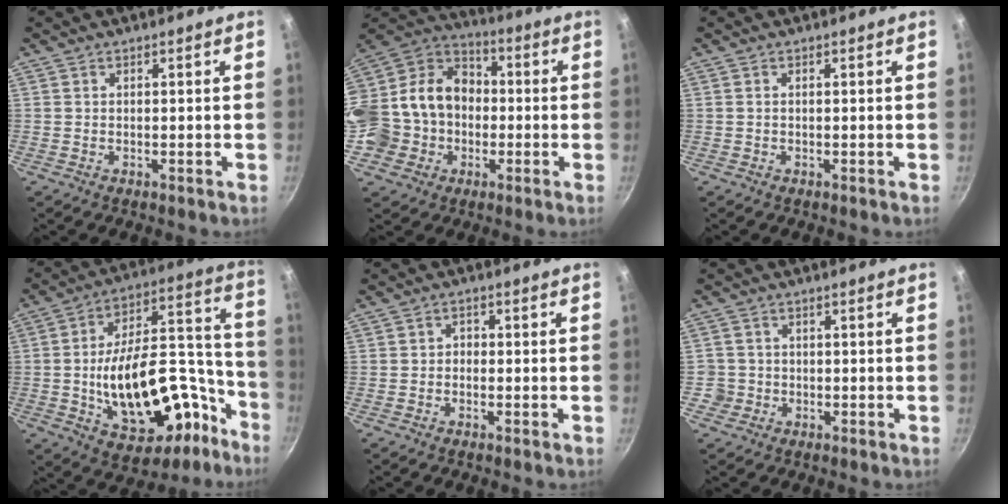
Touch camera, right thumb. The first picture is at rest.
{"total": 20.4, "force": [-2.7, 17.7, 9.8], "torque": [-0.177, 0.059, -0.050]}
{"total": 0.0}
{"total": 27.6, "force": [-10.0, 15.2, 20.9], "torque": [-0.261, 0.099, -0.130]}
{"total": 1.6, "force": [-0.5, 1.4, 0.8], "torque": [-0.008, 0.008, -0.012]}
{"total": 3.0, "force": [-0.8, 2.9, 0.3], "torque": [0.014, 0.020, -0.011]}